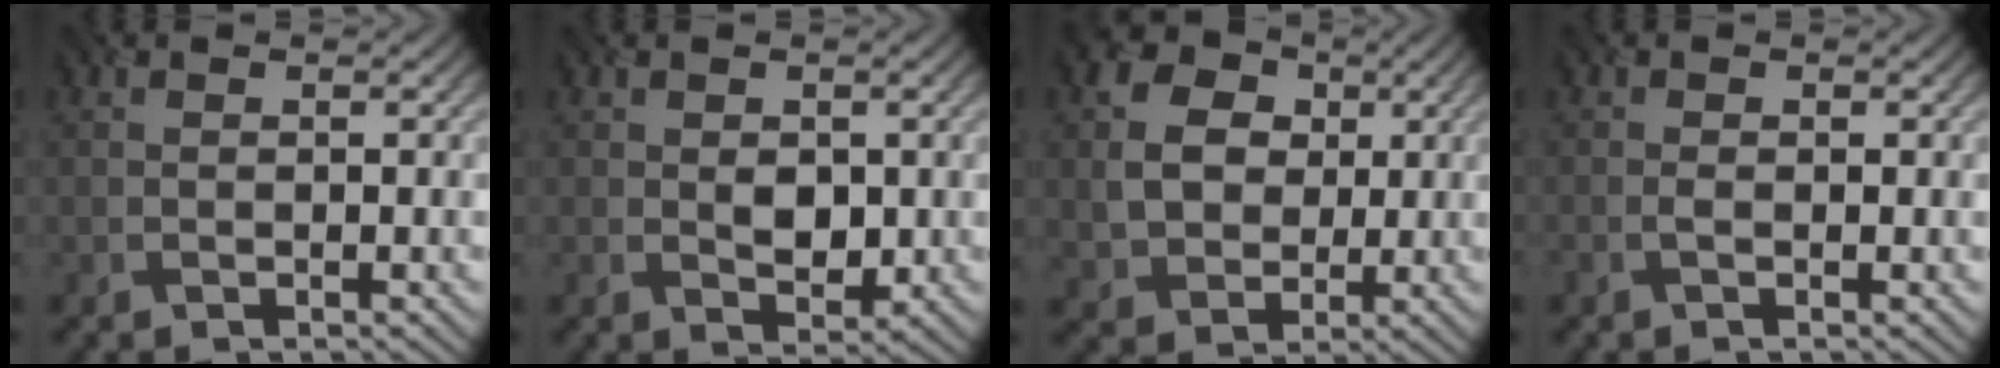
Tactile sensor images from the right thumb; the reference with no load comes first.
{"total": 2.6, "force": [0.3, 1.8, 1.8], "torque": [-0.039, -0.005, 0.008]}
{"total": 7.4, "force": [1.5, 6.1, 3.9], "torque": [-0.101, 0.003, 0.020]}
{"total": 0.7, "force": [-0.2, 0.4, 0.6], "torque": [-0.017, 0.001, -0.005]}